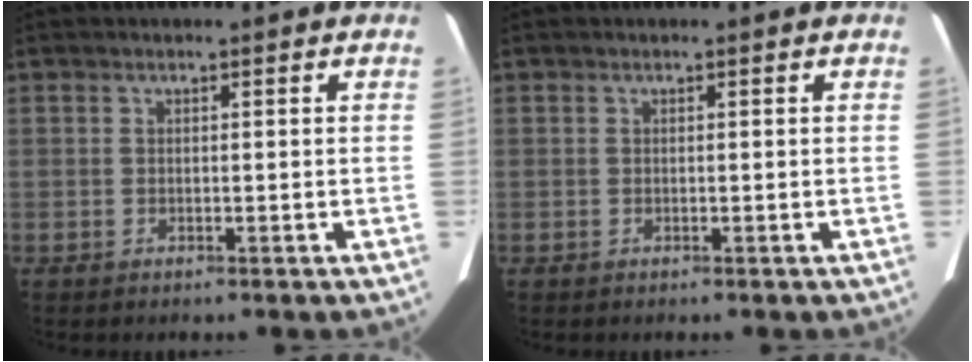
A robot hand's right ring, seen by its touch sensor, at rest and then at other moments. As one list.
[{"total": 0.0}]